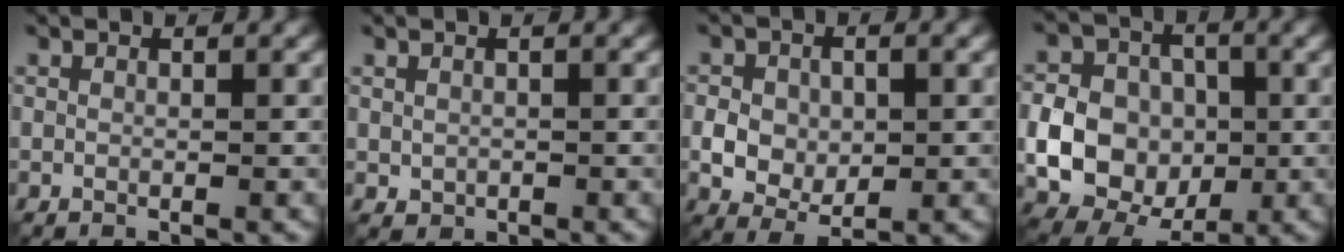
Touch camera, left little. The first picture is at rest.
{"total": 0.8, "force": [0.1, 0.7, 0.3], "torque": [-0.003, -0.005, 0.005]}
{"total": 3.9, "force": [-0.4, 2.7, 2.8], "torque": [-0.051, -0.004, -0.006]}
{"total": 7.4, "force": [-1.2, 5.9, 4.2], "torque": [-0.074, 0.002, -0.028]}